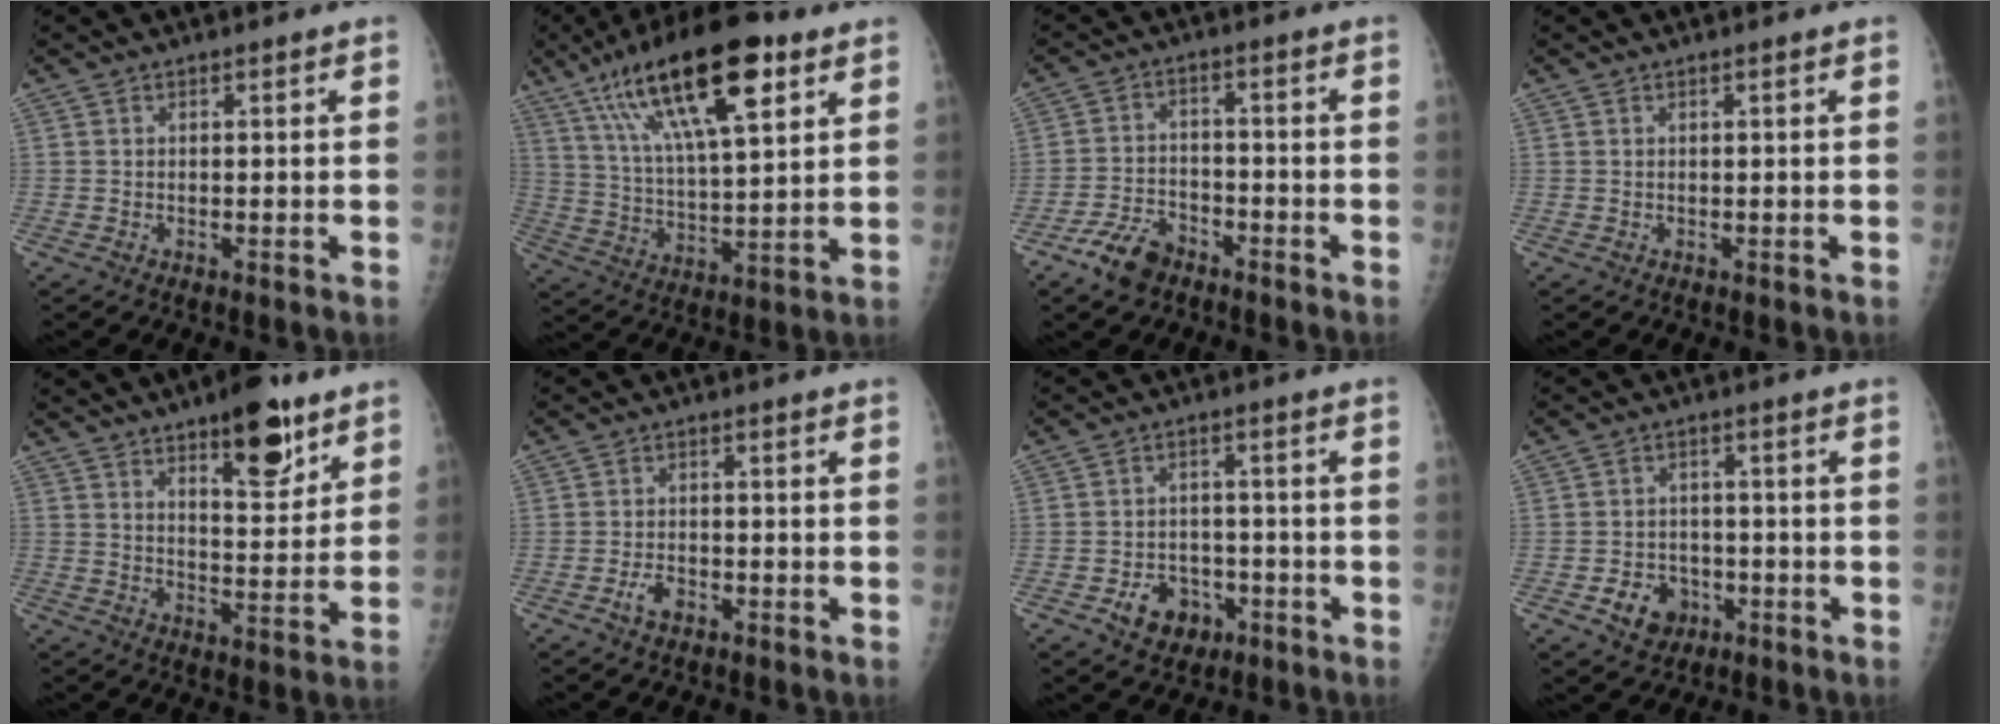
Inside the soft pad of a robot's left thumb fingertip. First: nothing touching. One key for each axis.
{"total": 21.5, "fx": 11.2, "fy": 6.7, "fz": 17.1, "tx": -0.281, "ty": -0.020, "tz": 0.195}
{"total": 6.8, "fx": -4.8, "fy": 3.9, "fz": 2.8, "tx": -0.050, "ty": 0.024, "tz": -0.090}
{"total": 0.0}
{"total": 12.5, "fx": 7.8, "fy": 4.6, "fz": 8.7, "tx": -0.094, "ty": -0.047, "tz": 0.117}
{"total": 3.0, "fx": -1.7, "fy": 1.7, "fz": 1.8, "tx": -0.031, "ty": 0.011, "tz": -0.027}
{"total": 7.0, "fx": -3.1, "fy": 5.5, "fz": 2.9, "tx": -0.020, "ty": 0.025, "tz": -0.042}
{"total": 6.2, "fx": -2.5, "fy": 5.1, "fz": 2.4, "tx": -0.015, "ty": 0.017, "tz": -0.034}